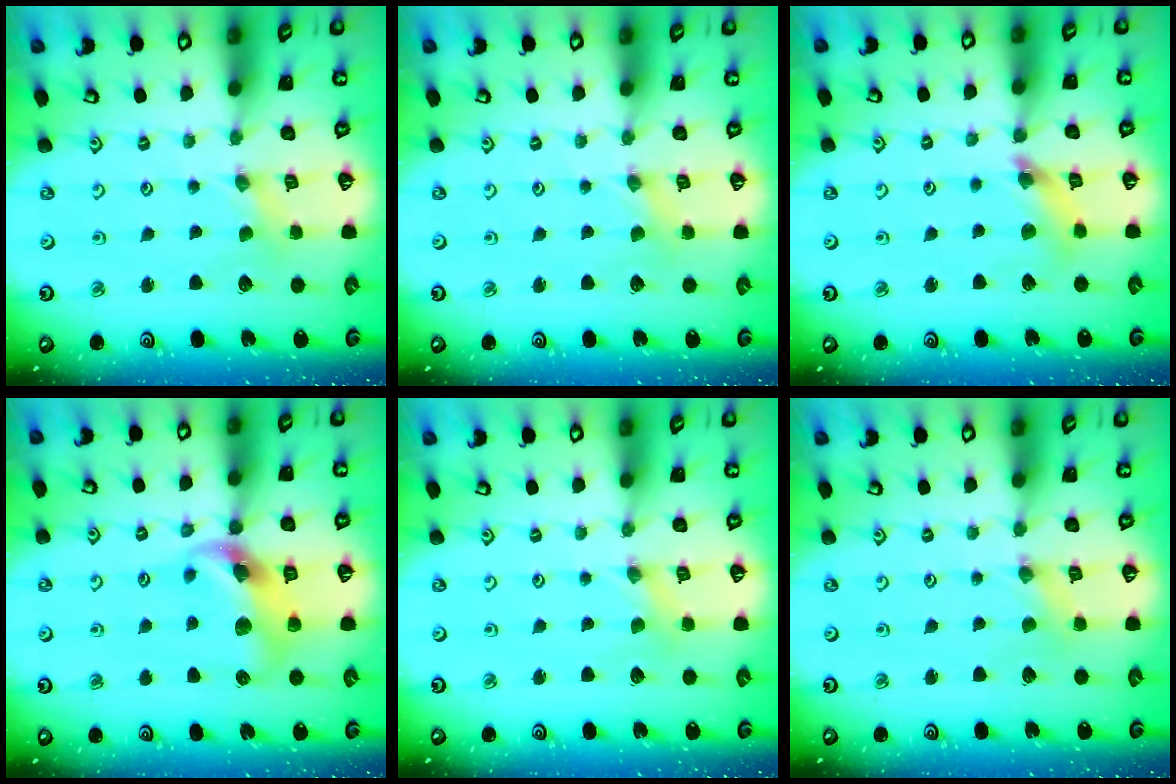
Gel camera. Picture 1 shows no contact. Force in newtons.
{"total": 0.0}
{"total": 7.3, "press": 7.3, "slide": 0.7}
{"total": 12.7, "press": 12.5, "slide": 1.9}
{"total": 0.0}
{"total": 0.0}